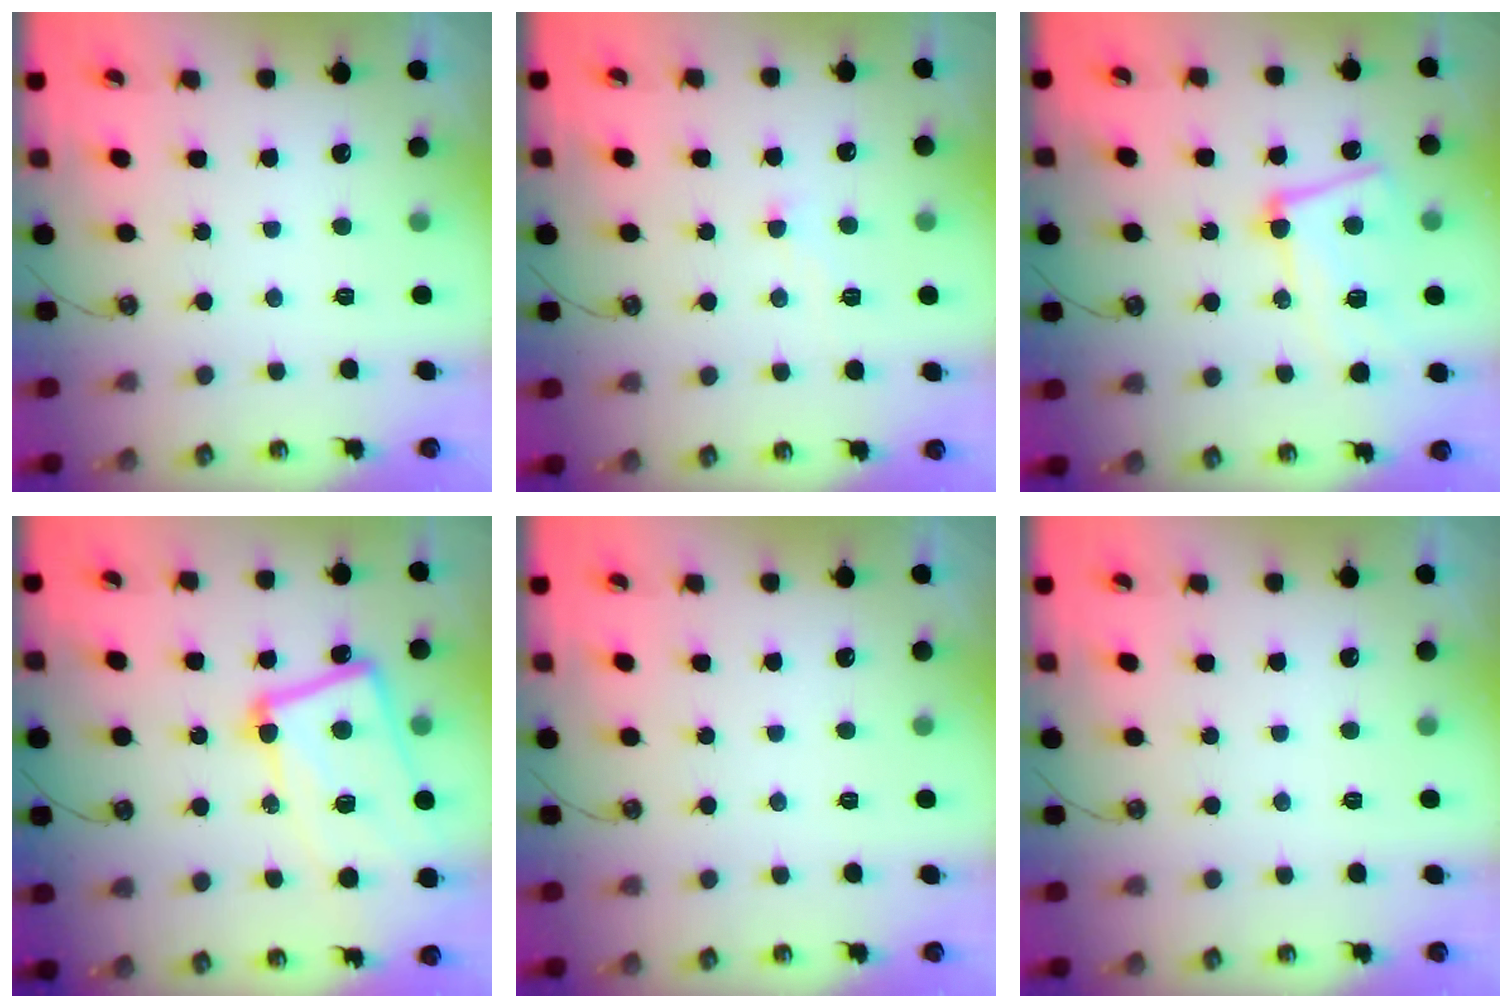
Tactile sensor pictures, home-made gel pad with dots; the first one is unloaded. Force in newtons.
{"total": 0.0}
{"total": 12.0, "press": 11.8, "slide": 2.1}
{"total": 17.1, "press": 17.0, "slide": 2.0}
{"total": 0.0}
{"total": 0.0}